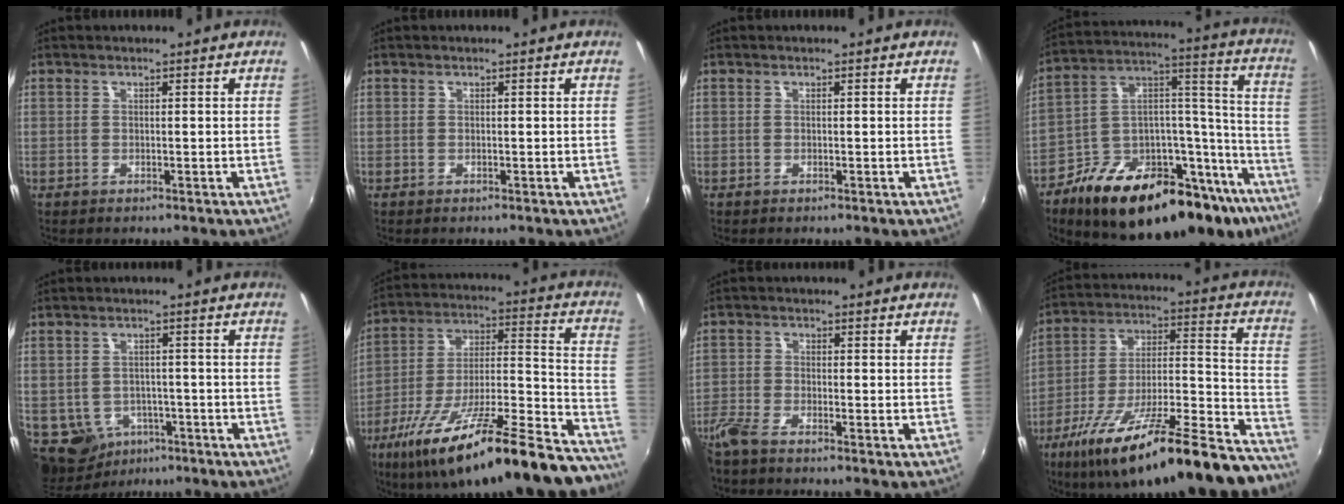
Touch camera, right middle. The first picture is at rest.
{"total": 0.0}
{"total": 0.0}
{"total": 32.5, "force": [-21.8, 13.1, 20.3], "torque": [-0.279, 0.031, -0.315]}
{"total": 9.1, "force": [-3.9, 7.6, 3.3], "torque": [-0.095, -0.009, -0.040]}
{"total": 29.6, "force": [-22.1, 6.0, 18.8], "torque": [-0.275, -0.031, -0.333]}
{"total": 4.1, "force": [-3.6, 0.5, 2.0], "torque": [-0.058, -0.012, -0.077]}
{"total": 28.1, "force": [-21.2, 5.3, 17.7], "torque": [-0.258, -0.027, -0.322]}